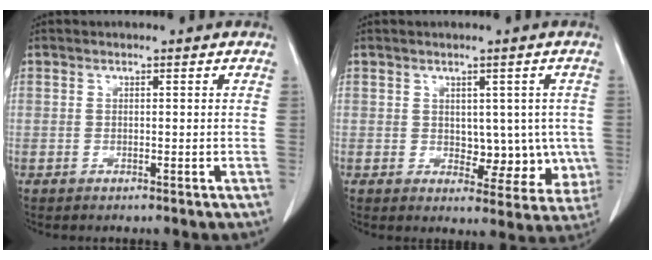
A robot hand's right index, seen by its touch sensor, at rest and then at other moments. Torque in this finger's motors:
{"motor_torque": [0.14, 0.13, 0.06, 0.00]}